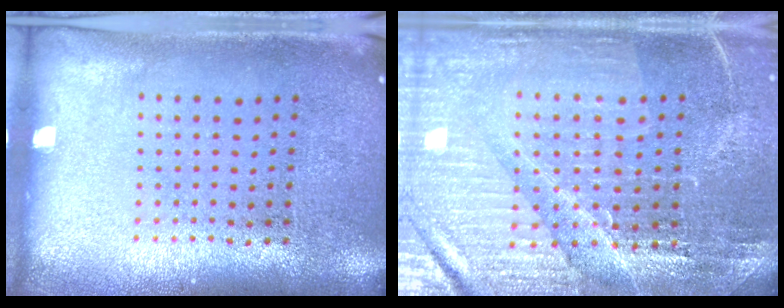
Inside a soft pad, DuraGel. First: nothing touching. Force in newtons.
{"total": 3.5, "press": 3.5, "slide": 0.6}